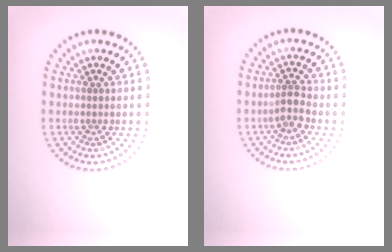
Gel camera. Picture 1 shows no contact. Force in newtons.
{"total": 1.9, "press": 1.5, "slide": 1.2}